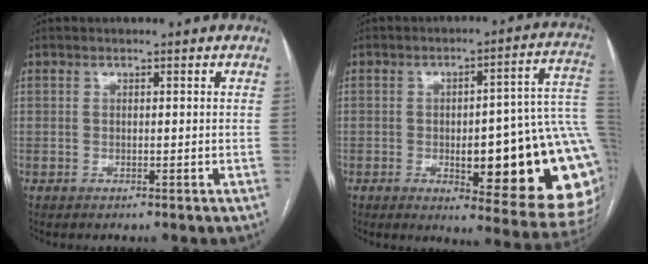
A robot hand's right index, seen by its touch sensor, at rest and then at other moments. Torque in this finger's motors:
{"motor_torque": [1.42, -0.72, 1.00, 0.09]}